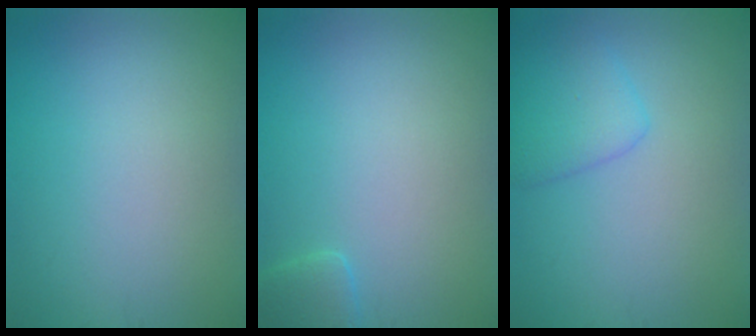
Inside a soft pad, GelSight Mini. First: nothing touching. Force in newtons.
{"total": 1.6, "press": 1.6, "slide": 0.1}
{"total": 2.7, "press": 2.7, "slide": 0.2}